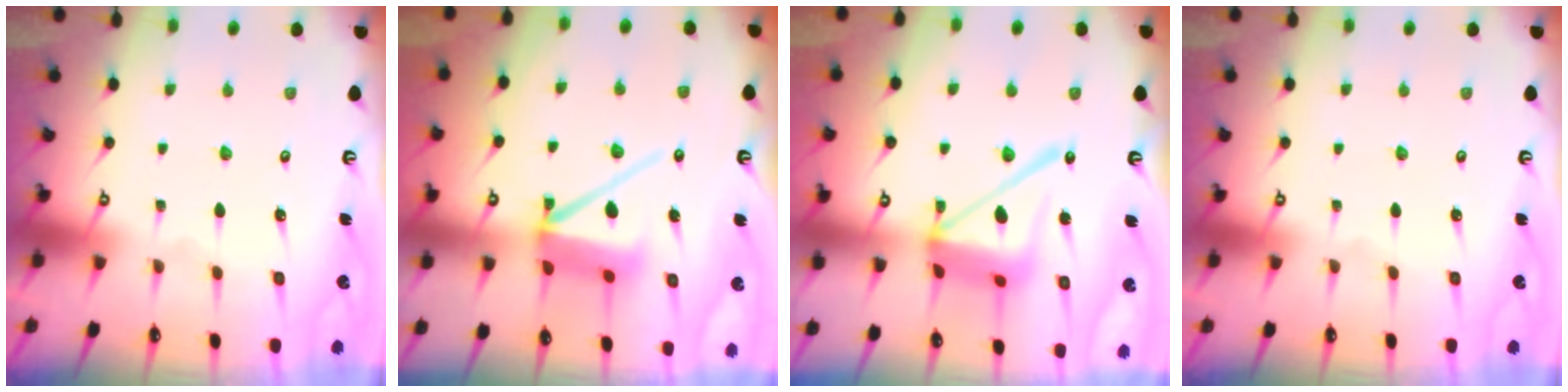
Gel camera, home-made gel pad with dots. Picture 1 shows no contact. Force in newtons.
{"total": 10.6, "press": 10.5, "slide": 1.6}
{"total": 17.2, "press": 17.2, "slide": 1.5}
{"total": 0.0}